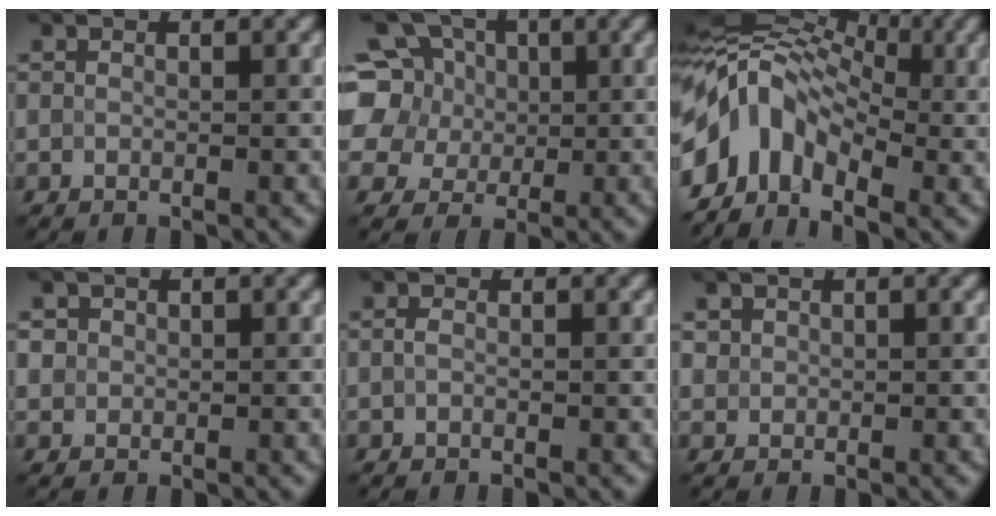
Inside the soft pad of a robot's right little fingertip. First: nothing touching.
{"total": 9.5, "force": [2.6, 8.0, 4.4], "torque": [-0.085, 0.031, 0.021]}
{"total": 8.1, "force": [-1.8, 5.7, 5.5], "torque": [-0.089, 0.019, -0.057]}
{"total": 1.2, "force": [0.3, 1.1, 0.2], "torque": [0.003, -0.004, 0.012]}
{"total": 0.6, "force": [-0.1, 0.3, 0.5], "torque": [-0.014, 0.000, -0.004]}
{"total": 0.8, "force": [0.4, 0.7, 0.1], "torque": [0.003, -0.005, 0.012]}